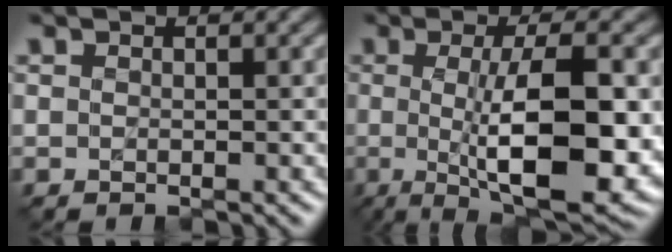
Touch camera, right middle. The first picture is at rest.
{"total": 11.6, "force": [-0.9, 3.2, 11.1], "torque": [-0.163, -0.012, -0.010]}